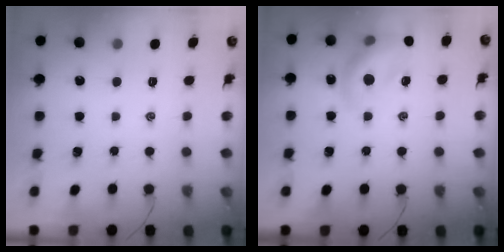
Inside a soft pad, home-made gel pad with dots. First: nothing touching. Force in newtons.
{"total": 15.7, "press": 15.4, "slide": 3.3}